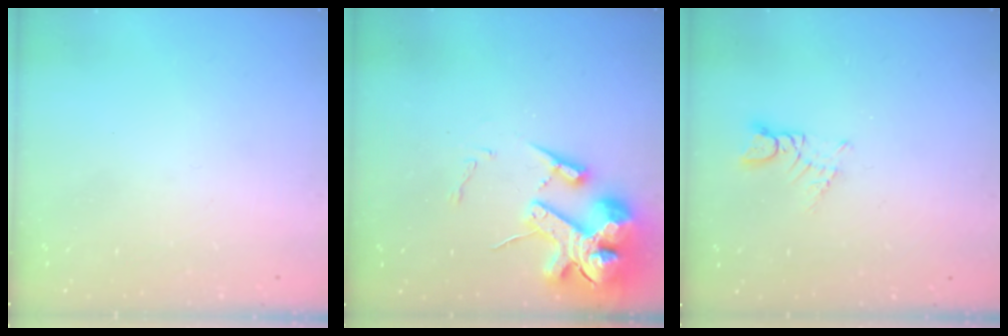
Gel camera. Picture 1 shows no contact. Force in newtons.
{"total": 16.9, "press": 16.6, "slide": 2.7}
{"total": 2.9, "press": 2.9, "slide": 0.3}